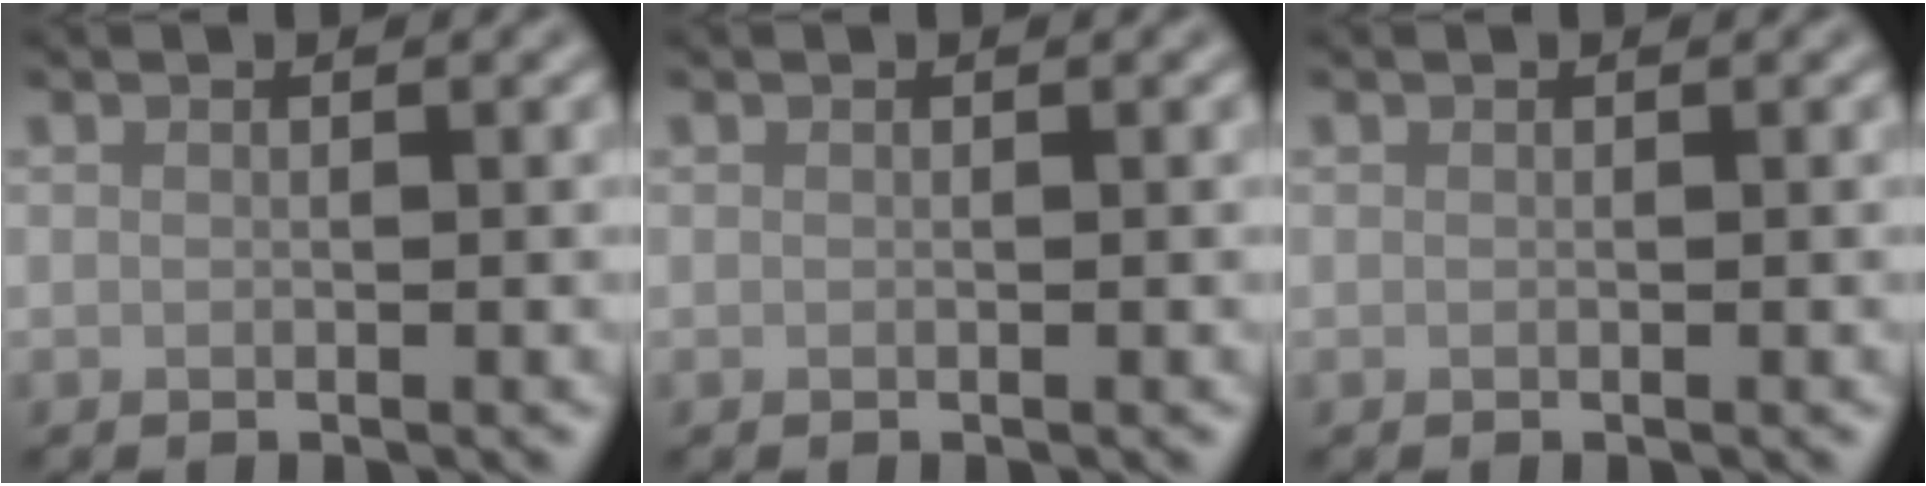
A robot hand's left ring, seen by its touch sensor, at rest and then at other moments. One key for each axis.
{"total": 0.0}
{"total": 0.0}